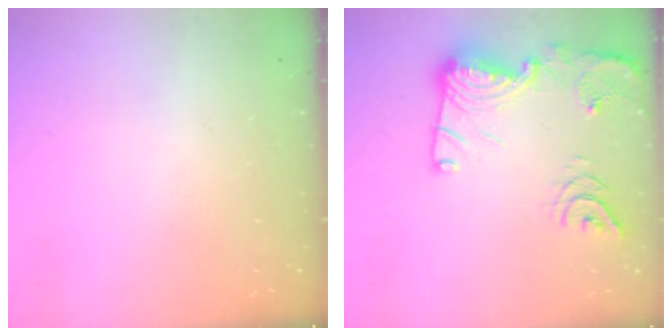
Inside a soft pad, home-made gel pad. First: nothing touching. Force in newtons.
{"total": 18.6, "press": 18.6, "slide": 1.1}